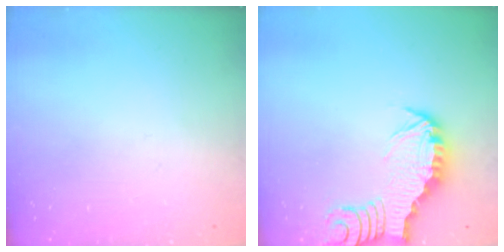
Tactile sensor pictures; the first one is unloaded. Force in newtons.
{"total": 2.6, "press": 2.6, "slide": 0.2}